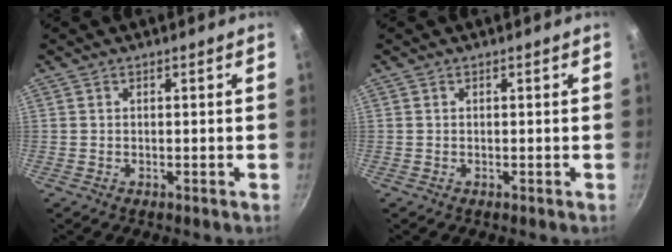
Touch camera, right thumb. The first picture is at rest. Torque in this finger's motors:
{"motor_torque": [-0.77, 0.09, 0.00, 0.00, 0.00]}